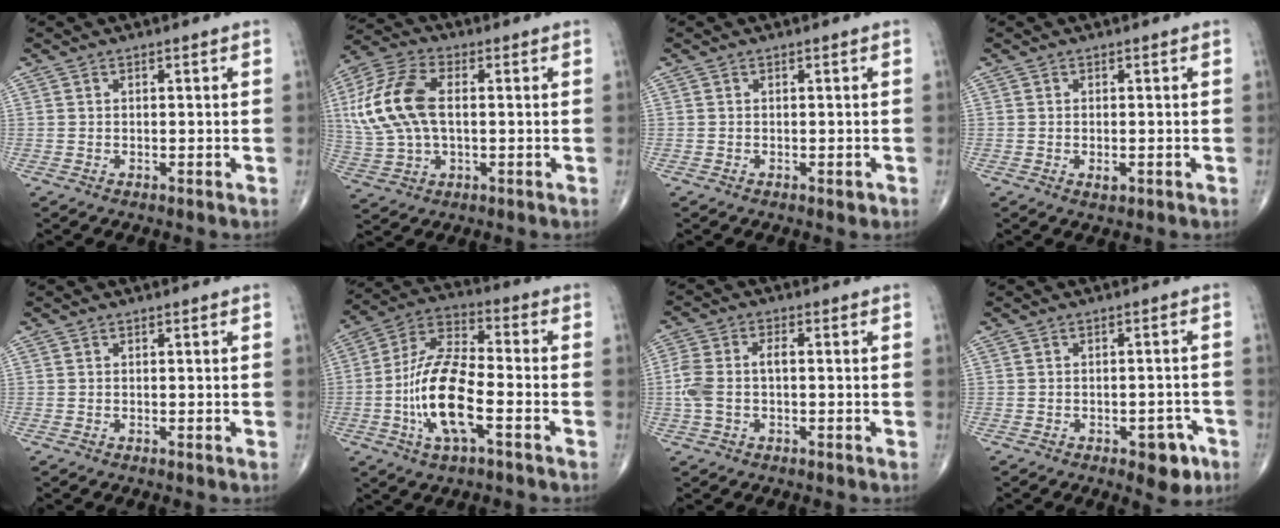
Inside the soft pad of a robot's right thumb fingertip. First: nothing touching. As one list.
[{"total": 15.0, "force": [1.5, 8.4, 12.3], "torque": [-0.271, 0.015, 0.029]}, {"total": 0.7, "force": [-0.3, 0.5, 0.5], "torque": [-0.003, -0.001, -0.004]}, {"total": 1.4, "force": [-0.4, 0.7, 1.2], "torque": [-0.019, -0.003, -0.006]}, {"total": 0.0}, {"total": 15.1, "force": [-4.3, 5.6, 13.4], "torque": [-0.270, 0.031, -0.083]}, {"total": 6.7, "force": [-0.5, 3.6, 5.6], "torque": [-0.149, 0.021, -0.011]}, {"total": 5.3, "force": [-2.7, 2.7, 3.7], "torque": [-0.023, 0.014, -0.029]}]